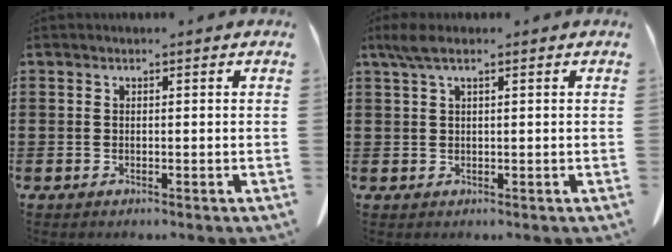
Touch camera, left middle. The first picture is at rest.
{"total": 2.4, "force": [1.1, 0.5, 2.1], "torque": [-0.049, 0.000, 0.018]}